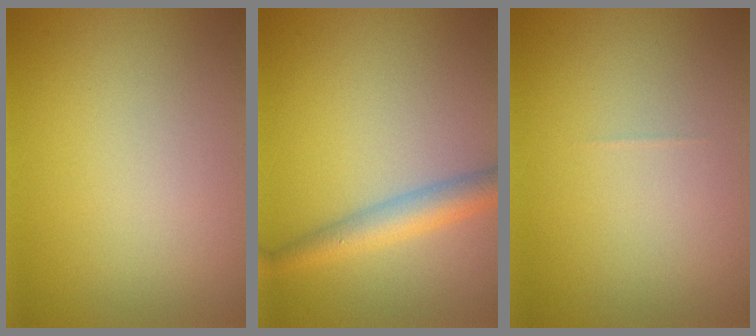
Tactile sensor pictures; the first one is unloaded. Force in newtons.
{"total": 3.5, "press": 3.5, "slide": 0.1}
{"total": 0.0}